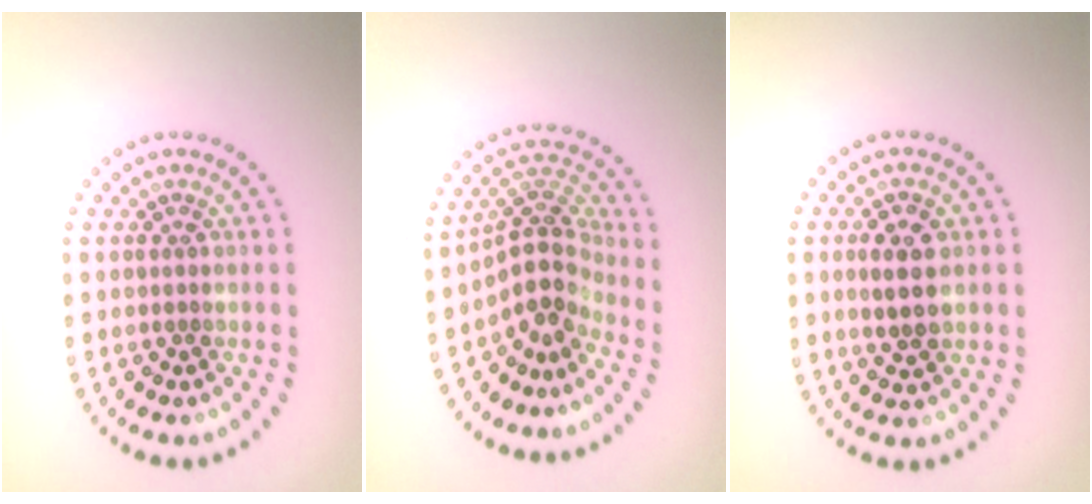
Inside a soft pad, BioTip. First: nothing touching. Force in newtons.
{"total": 4.2, "press": 3.0, "slide": 2.9}
{"total": 2.9, "press": 2.9, "slide": 0.4}